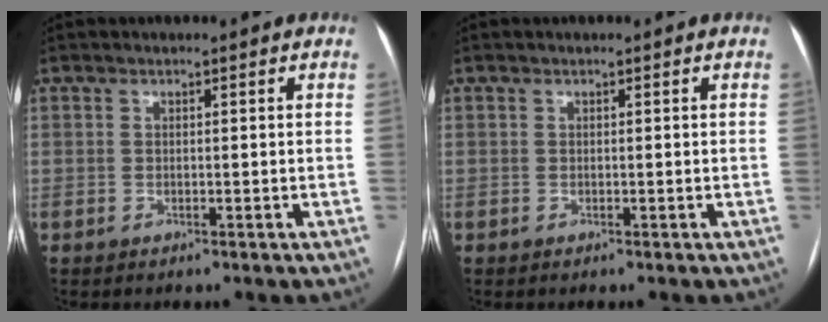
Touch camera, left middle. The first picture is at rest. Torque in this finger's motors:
{"motor_torque": [0.00, 0.25, 0.06, 0.01]}